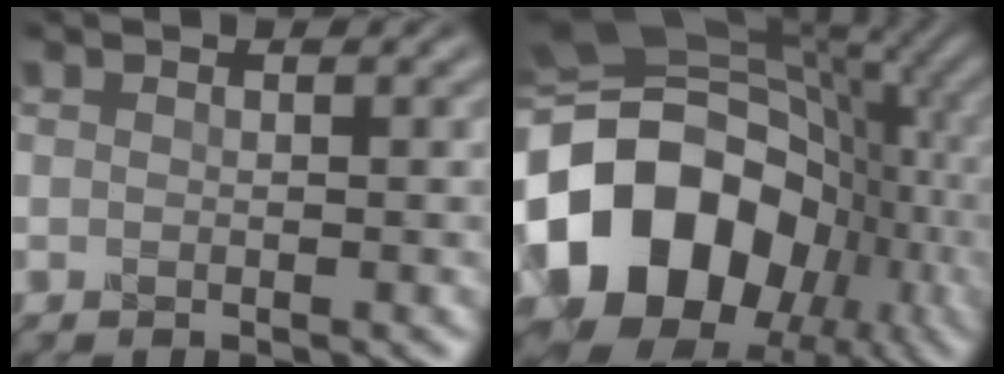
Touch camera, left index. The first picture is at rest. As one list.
[{"total": 16.3, "force": [-3.0, 13.0, 9.4], "torque": [-0.192, 0.002, -0.060]}]